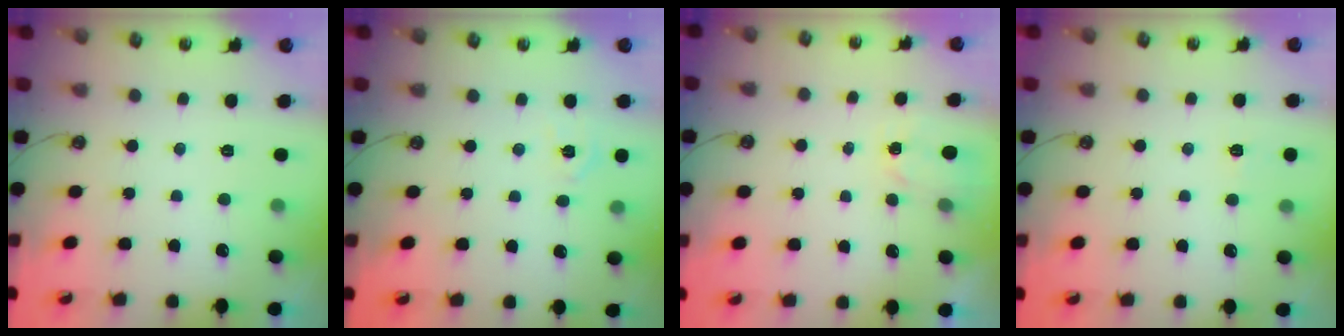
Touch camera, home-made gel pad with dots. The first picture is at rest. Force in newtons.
{"total": 4.6, "press": 4.5, "slide": 0.6}
{"total": 2.3, "press": 2.3, "slide": 0.2}
{"total": 2.3, "press": 2.3, "slide": 0.3}